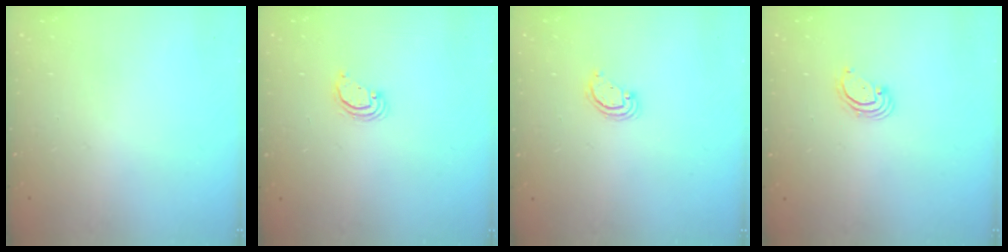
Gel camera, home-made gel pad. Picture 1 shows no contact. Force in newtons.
{"total": 2.7, "press": 2.7, "slide": 0.2}
{"total": 2.6, "press": 2.6, "slide": 0.3}
{"total": 2.5, "press": 2.5, "slide": 0.3}